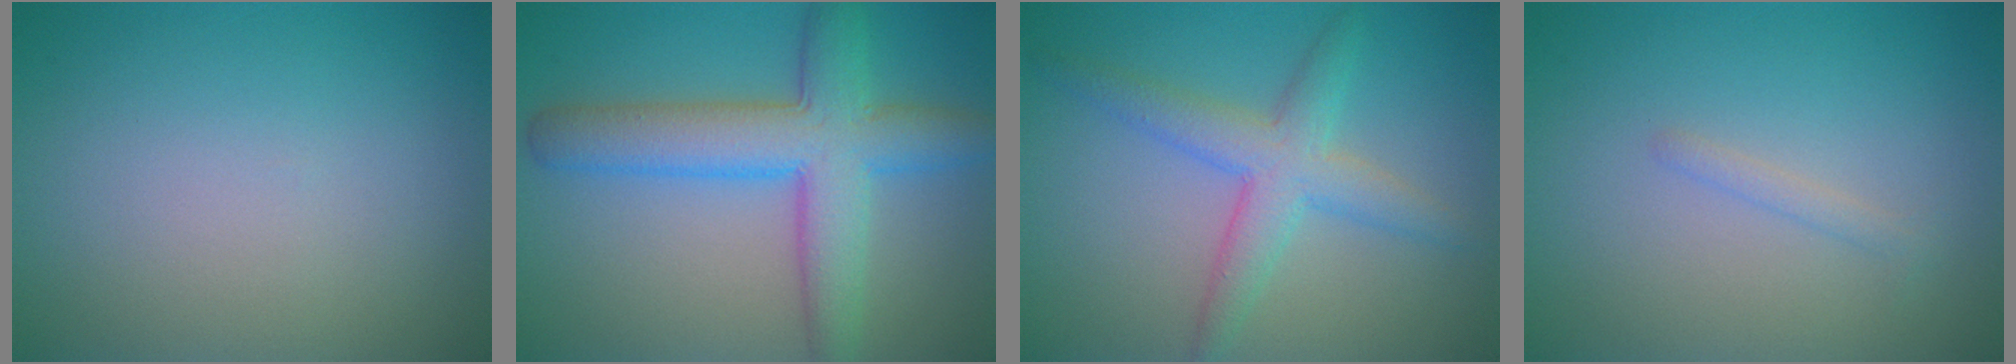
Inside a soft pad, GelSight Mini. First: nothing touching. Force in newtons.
{"total": 7.3, "press": 7.3, "slide": 0.3}
{"total": 4.0, "press": 4.0, "slide": 0.1}
{"total": 0.9, "press": 0.9, "slide": 0.1}